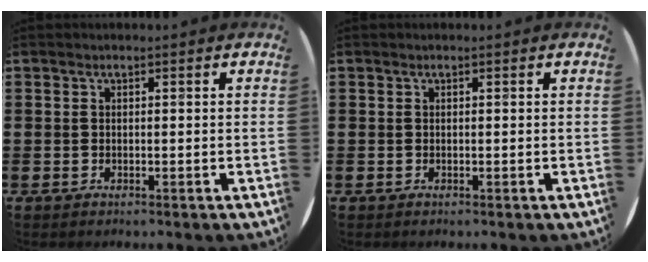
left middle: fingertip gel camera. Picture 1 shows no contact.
{"total": 0.0}